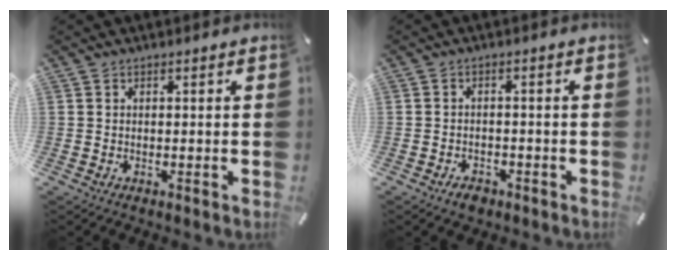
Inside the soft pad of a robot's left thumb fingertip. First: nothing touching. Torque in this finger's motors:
{"motor_torque": [-0.09, 0.23, 0.01, 0.02, 0.00]}